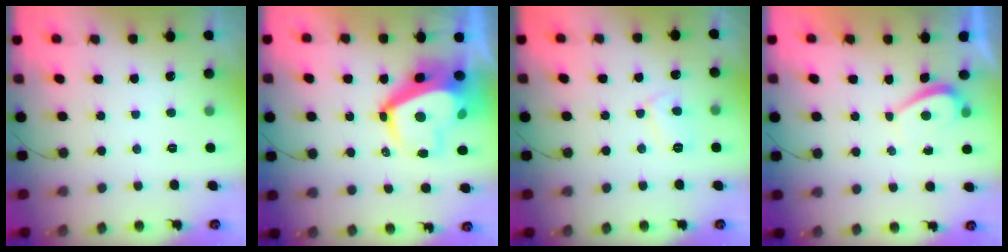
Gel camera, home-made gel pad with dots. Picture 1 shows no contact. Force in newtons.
{"total": 10.8, "press": 10.8, "slide": 1.3}
{"total": 5.2, "press": 5.2, "slide": 0.3}
{"total": 1.3, "press": 1.1, "slide": 0.5}